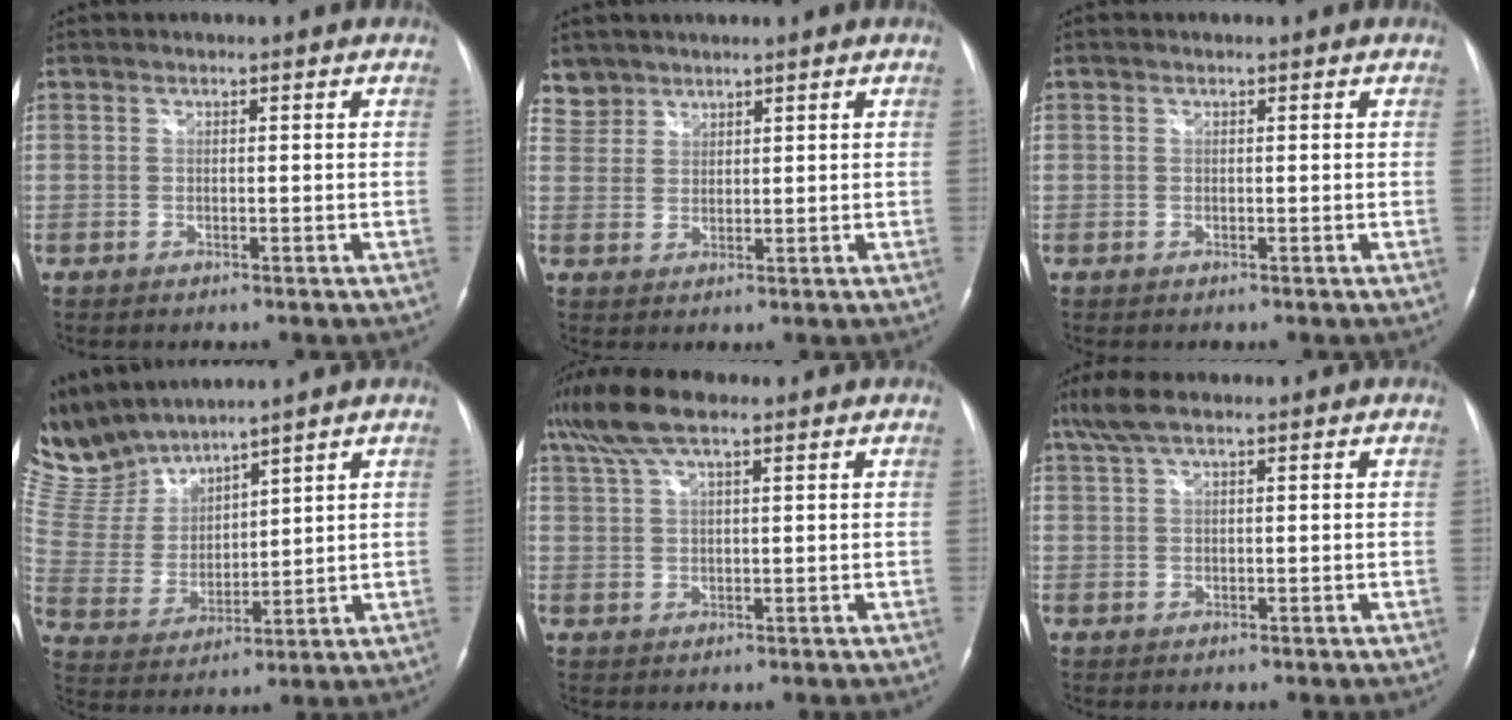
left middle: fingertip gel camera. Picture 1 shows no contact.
{"total": 3.4, "force": [2.9, 1.8, -0.6], "torque": [0.020, 0.007, 0.057]}
{"total": 0.0}
{"total": 11.9, "force": [11.5, 1.7, 2.4], "torque": [-0.077, 0.011, 0.253]}
{"total": 8.6, "force": [5.9, 2.3, 5.9], "torque": [-0.129, 0.030, 0.109]}
{"total": 4.5, "force": [3.1, 1.0, 3.1], "torque": [-0.072, 0.026, 0.062]}